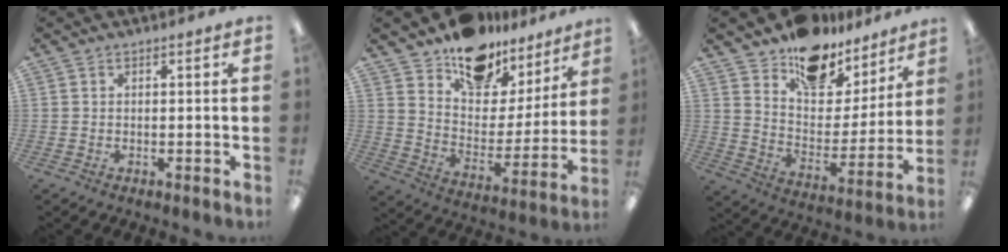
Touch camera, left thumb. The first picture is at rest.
{"total": 14.1, "force": [11.6, 7.3, 3.1], "torque": [-0.048, -0.102, 0.213]}
{"total": 14.8, "force": [11.9, 7.9, 3.9], "torque": [-0.062, -0.097, 0.217]}